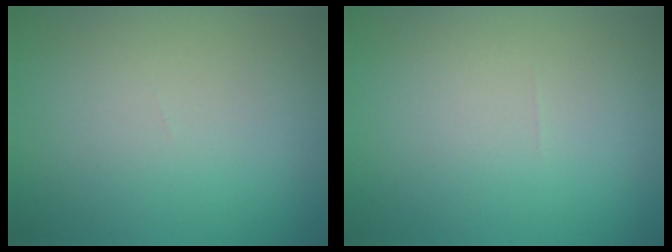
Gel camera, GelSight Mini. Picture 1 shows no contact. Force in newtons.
{"total": 0.0}